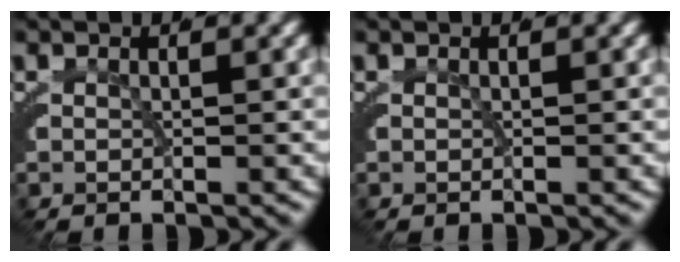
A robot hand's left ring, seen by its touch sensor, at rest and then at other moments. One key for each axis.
{"total": 0.0}